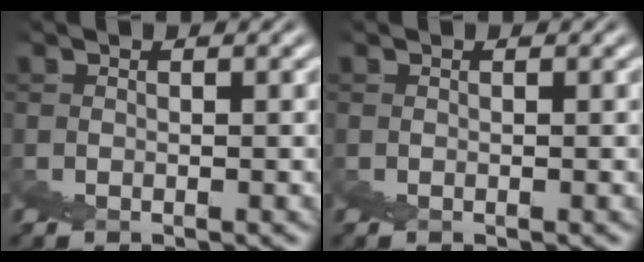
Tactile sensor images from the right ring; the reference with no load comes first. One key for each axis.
{"total": 0.0}